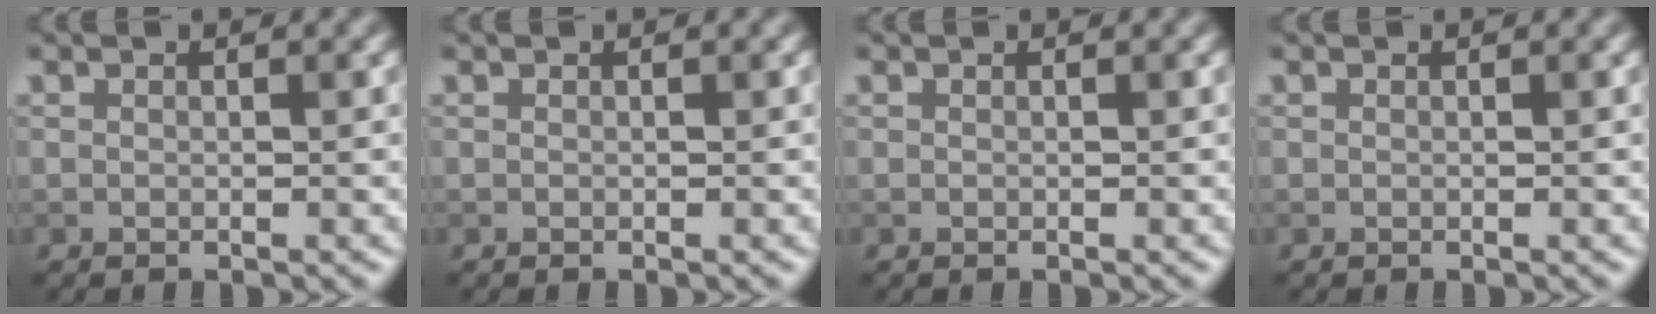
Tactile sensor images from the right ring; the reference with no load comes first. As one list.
[{"total": 0.0}, {"total": 0.0}, {"total": 0.0}]